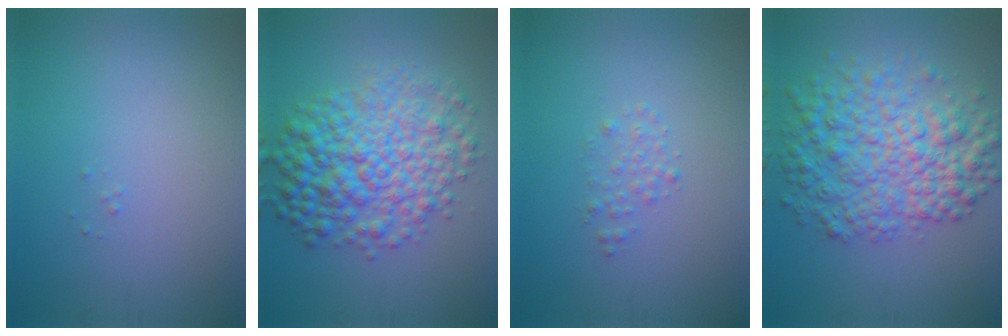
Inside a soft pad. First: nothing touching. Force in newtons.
{"total": 8.4, "press": 8.4, "slide": 0.0}
{"total": 1.1, "press": 1.1, "slide": 0.1}
{"total": 7.8, "press": 7.8, "slide": 0.0}